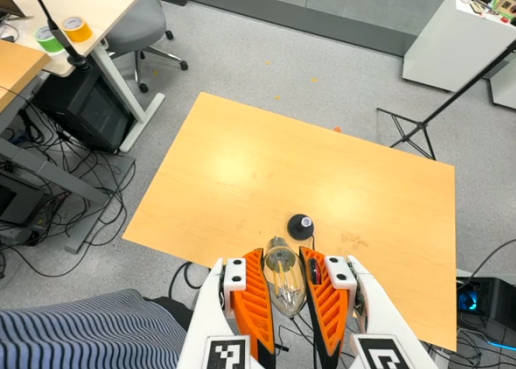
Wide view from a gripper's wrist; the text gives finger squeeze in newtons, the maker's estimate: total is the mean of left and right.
{"total": 24.3, "left": 26.8, "right": 21.7}